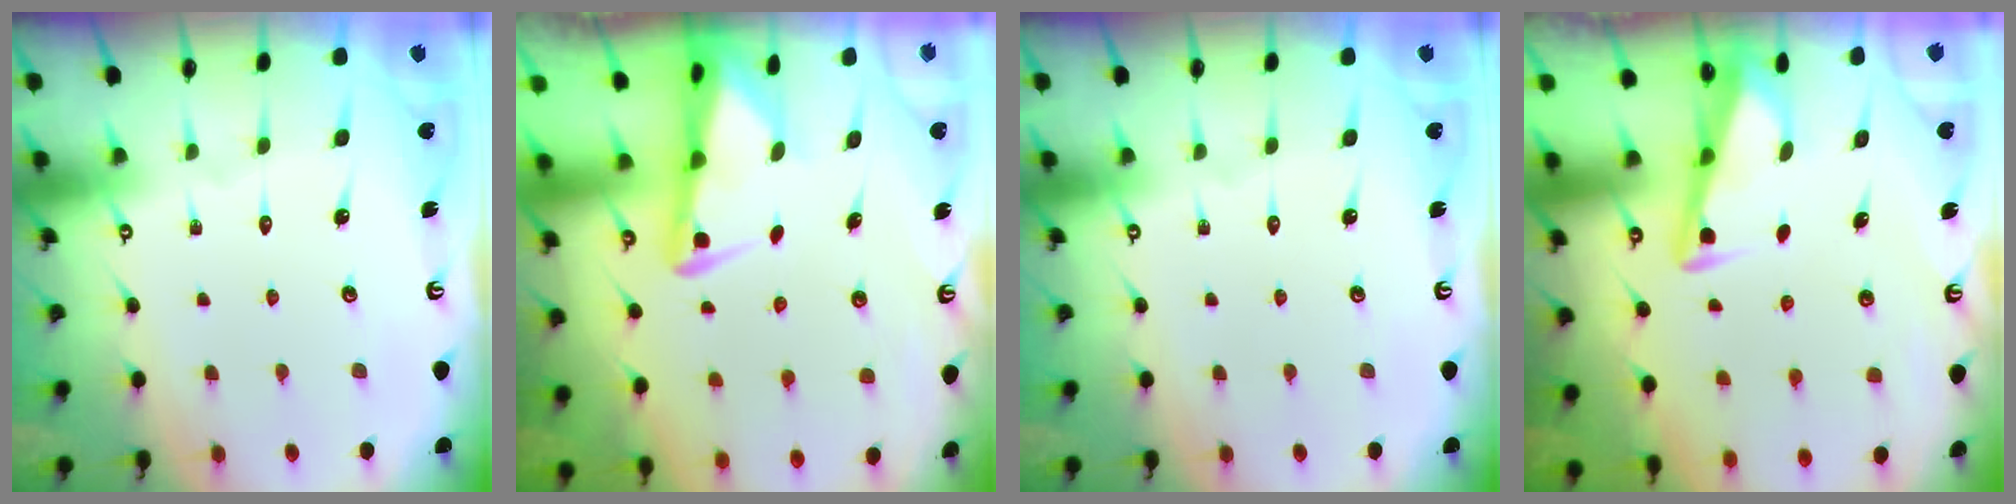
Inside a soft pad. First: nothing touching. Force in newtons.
{"total": 2.8, "press": 2.7, "slide": 0.6}
{"total": 0.0}
{"total": 3.5, "press": 3.5, "slide": 0.3}